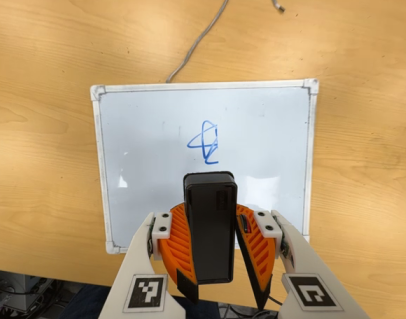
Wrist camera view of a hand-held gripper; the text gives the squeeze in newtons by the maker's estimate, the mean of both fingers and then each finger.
{"total": 10.1, "left": 10.3, "right": 9.8}